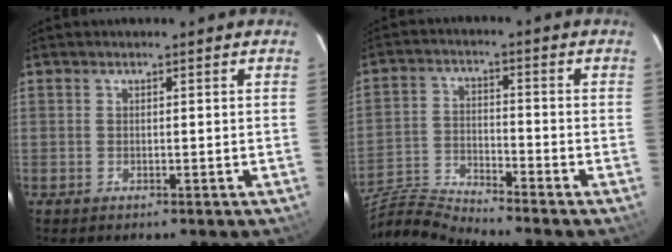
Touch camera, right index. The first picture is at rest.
{"total": 10.6, "force": [-10.3, -1.0, 2.1], "torque": [-0.059, -0.004, -0.209]}